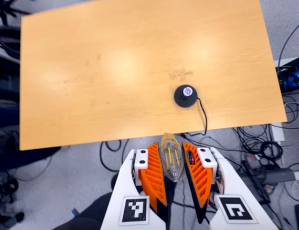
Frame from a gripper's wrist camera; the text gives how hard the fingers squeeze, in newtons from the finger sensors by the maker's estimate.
{"total": 12.4, "left": 14.0, "right": 10.8}